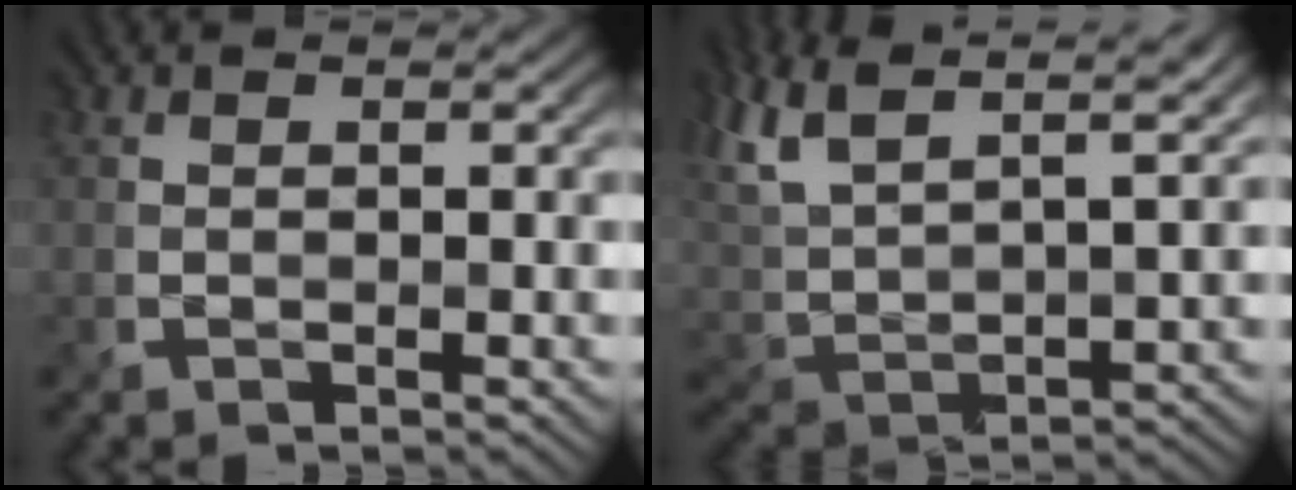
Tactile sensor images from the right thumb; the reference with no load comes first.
{"total": 12.1, "force": [8.9, 3.9, 7.3], "torque": [-0.199, 0.026, 0.165]}